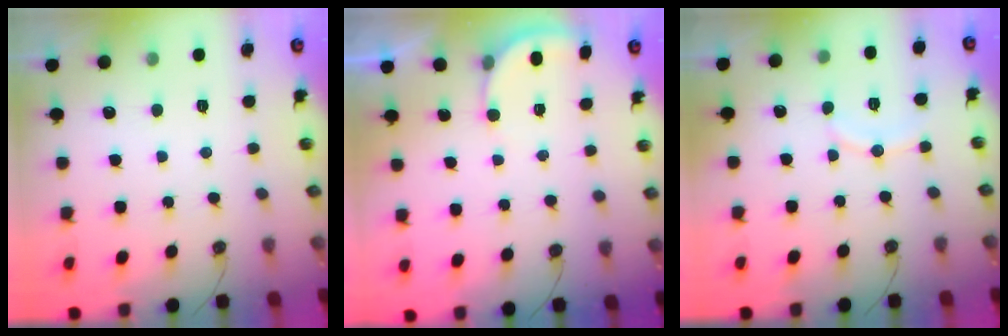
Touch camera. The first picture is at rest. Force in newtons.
{"total": 2.7, "press": 2.7, "slide": 0.5}
{"total": 7.1, "press": 7.1, "slide": 0.5}